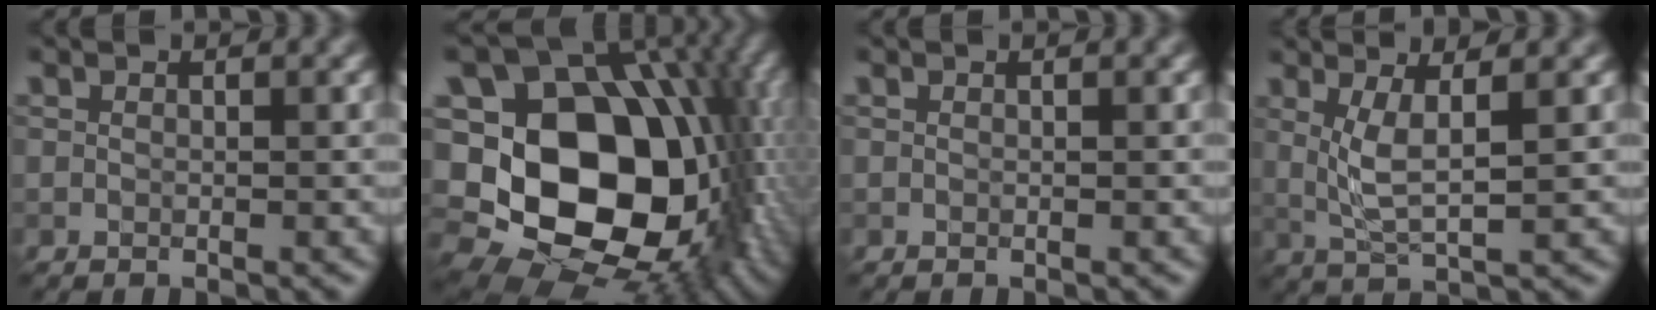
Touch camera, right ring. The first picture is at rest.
{"total": 20.5, "force": [-1.6, 15.7, 13.1], "torque": [-0.231, -0.006, -0.019]}
{"total": 0.0}
{"total": 3.4, "force": [0.8, 0.3, 3.3], "torque": [-0.074, 0.000, 0.022]}